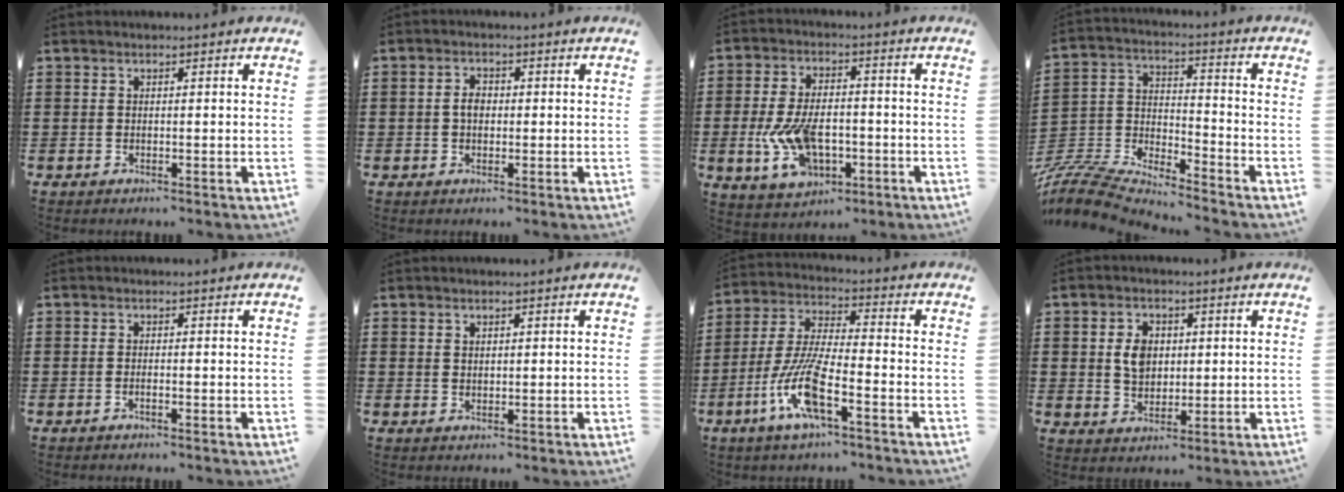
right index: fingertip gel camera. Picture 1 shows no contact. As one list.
[{"total": 2.4, "force": [-0.1, 1.5, 1.8], "torque": [-0.035, 0.006, -0.004]}, {"total": 9.5, "force": [-2.5, 5.4, 7.4], "torque": [-0.172, 0.000, -0.048]}, {"total": 7.0, "force": [-6.8, 1.0, 1.3], "torque": [-0.048, -0.010, -0.143]}, {"total": 0.6, "force": [-0.5, 0.1, 0.4], "torque": [-0.008, -0.002, -0.008]}, {"total": 1.1, "force": [0.8, 0.7, 0.3], "torque": [-0.006, 0.003, 0.016]}, {"total": 10.1, "force": [-4.9, 1.9, 8.6], "torque": [-0.201, -0.013, -0.099]}, {"total": 4.7, "force": [0.6, 3.5, 3.1], "torque": [-0.078, 0.011, 0.007]}]